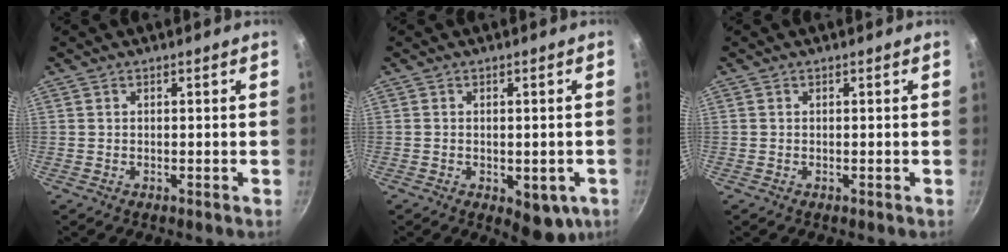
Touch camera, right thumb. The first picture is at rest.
{"total": 6.9, "force": [-2.4, 3.8, 5.3], "torque": [-0.042, 0.006, -0.021]}
{"total": 0.0}